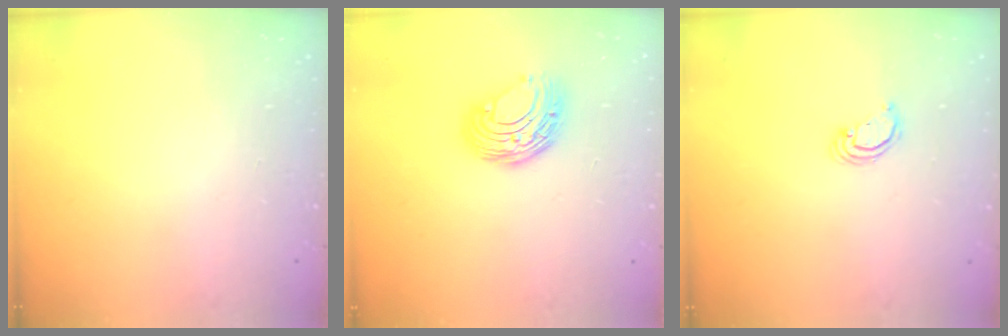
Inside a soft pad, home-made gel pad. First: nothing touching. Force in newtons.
{"total": 8.9, "press": 8.9, "slide": 0.3}
{"total": 2.2, "press": 2.2, "slide": 0.2}